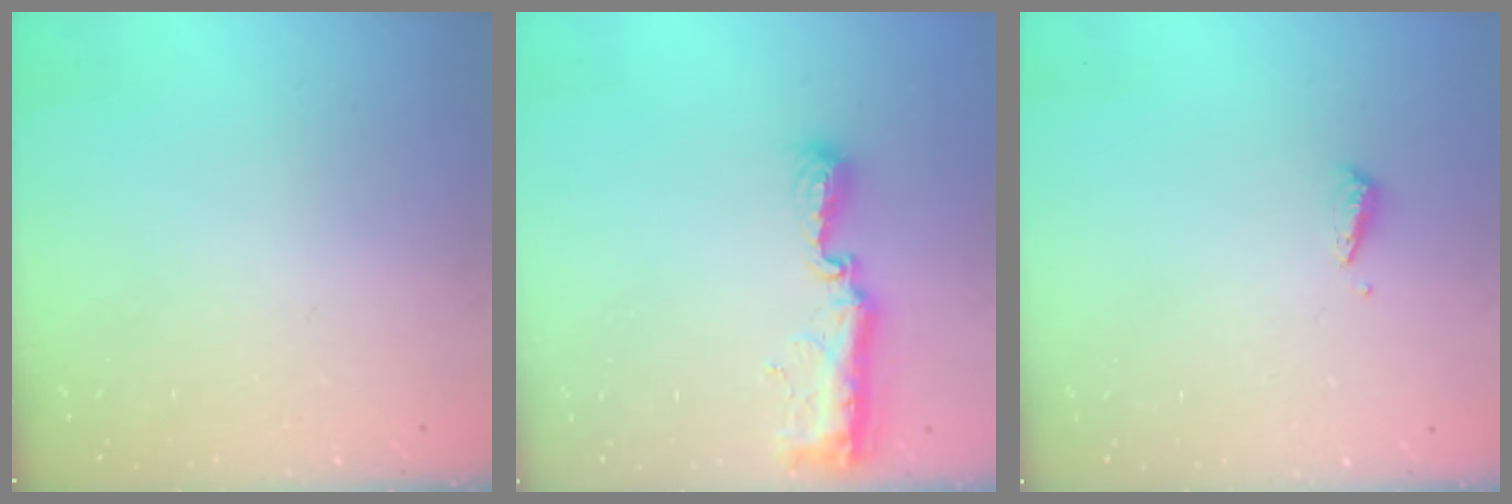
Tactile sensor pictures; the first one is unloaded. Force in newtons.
{"total": 11.2, "press": 10.1, "slide": 4.8}
{"total": 2.9, "press": 2.9, "slide": 0.4}